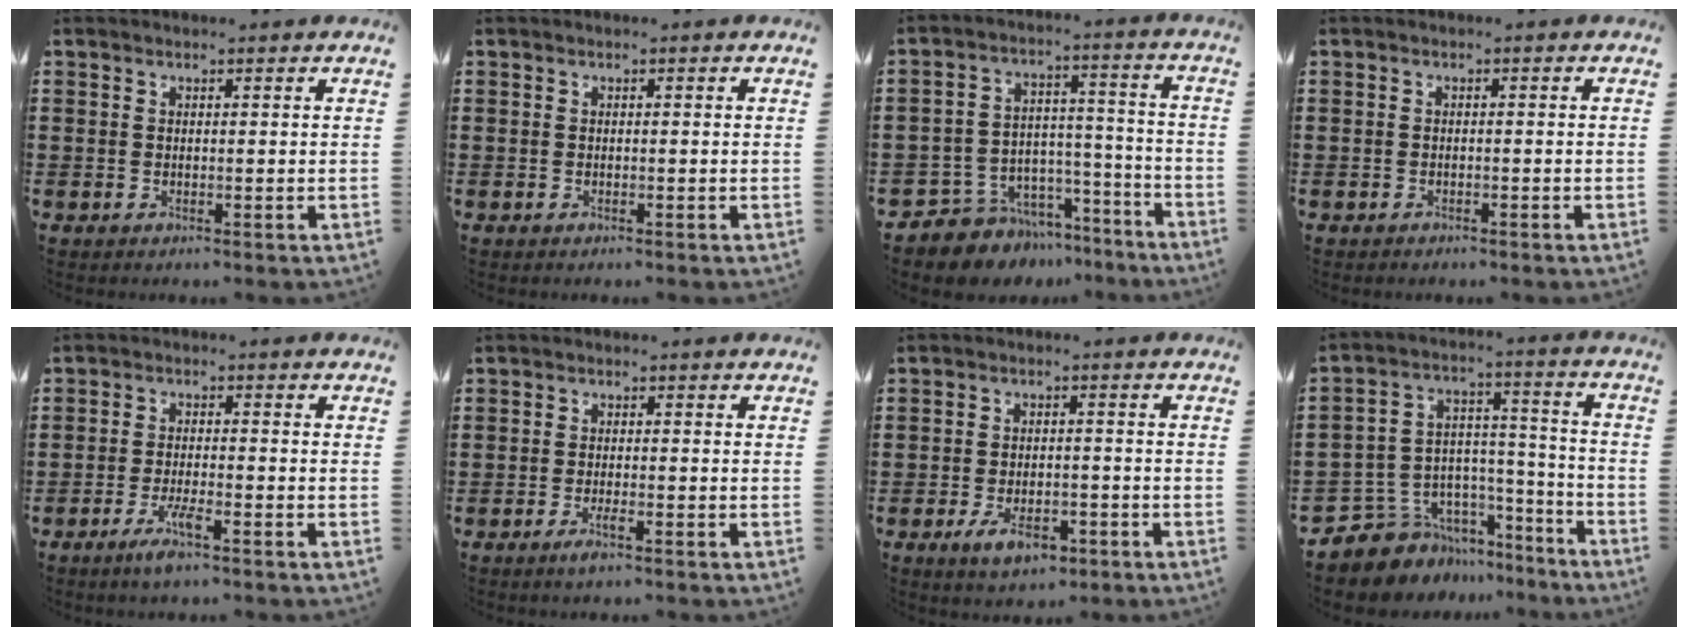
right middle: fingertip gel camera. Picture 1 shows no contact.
{"total": 0.0}
{"total": 6.9, "force": [-6.2, 3.0, -0.4], "torque": [0.004, 0.017, -0.119]}
{"total": 0.8, "force": [-0.7, 0.4, 0.0], "torque": [0.000, 0.002, -0.016]}
{"total": 3.8, "force": [-2.3, 0.3, 3.0], "torque": [-0.062, -0.006, -0.044]}
{"total": 1.9, "force": [-1.1, 0.1, 1.5], "torque": [-0.033, -0.005, -0.021]}
{"total": 4.6, "force": [-2.9, 2.2, 2.8], "torque": [-0.057, 0.003, -0.057]}
{"total": 7.6, "force": [-5.8, 4.9, 0.2], "torque": [-0.030, 0.002, -0.108]}